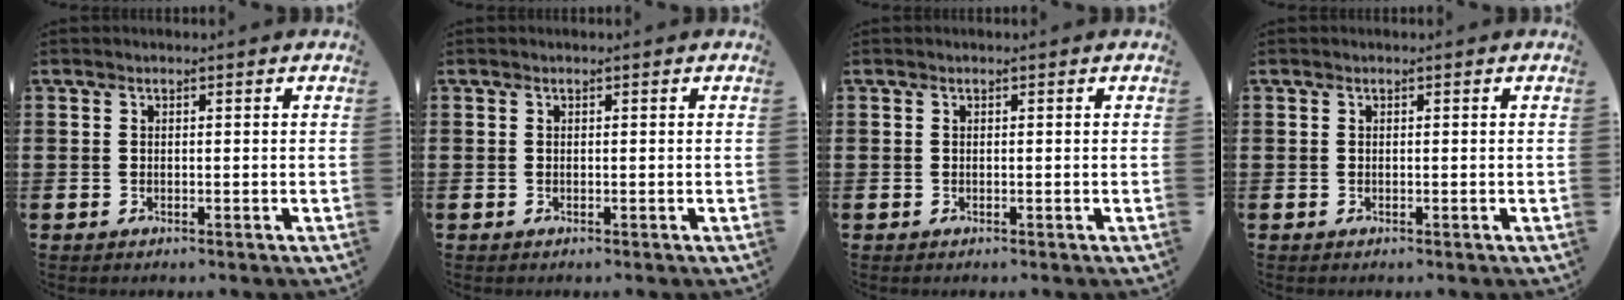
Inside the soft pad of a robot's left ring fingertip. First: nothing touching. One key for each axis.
{"total": 0.0}
{"total": 0.0}
{"total": 0.0}